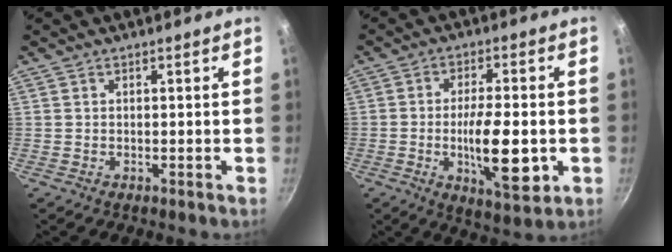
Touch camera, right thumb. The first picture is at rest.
{"total": 12.9, "force": [-2.6, 4.5, 11.8], "torque": [-0.183, 0.001, -0.037]}